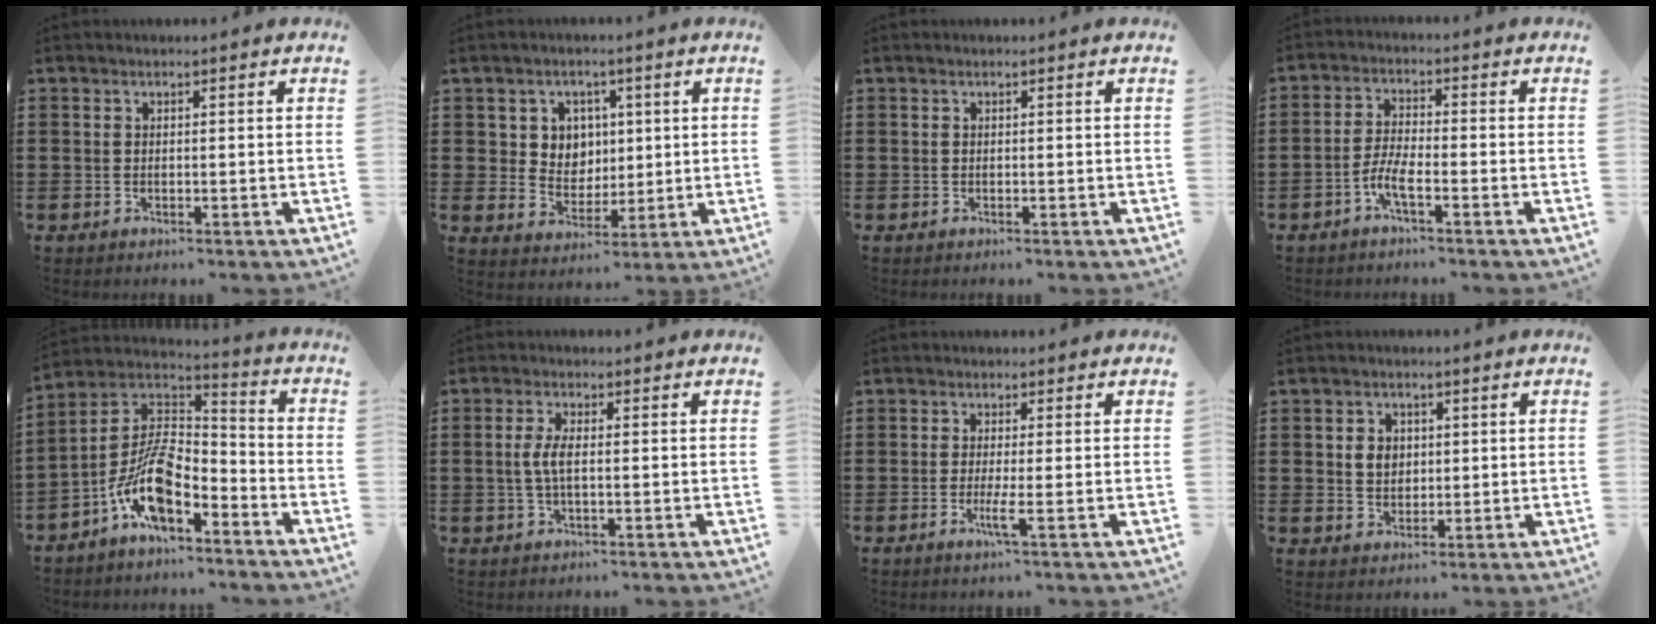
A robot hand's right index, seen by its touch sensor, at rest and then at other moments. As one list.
[{"total": 5.2, "force": [1.8, 4.7, 1.1], "torque": [-0.047, 0.014, 0.032]}, {"total": 0.0}, {"total": 4.3, "force": [-2.5, 0.6, 3.5], "torque": [-0.089, -0.011, -0.053]}, {"total": 10.5, "force": [-5.9, 4.1, 7.7], "torque": [-0.184, -0.008, -0.120]}, {"total": 3.5, "force": [-0.2, 1.0, 3.3], "torque": [-0.075, -0.003, -0.009]}, {"total": 3.1, "force": [-1.0, -0.3, 2.9], "torque": [-0.060, -0.016, -0.020]}, {"total": 3.2, "force": [0.7, 2.7, 1.6], "torque": [-0.040, 0.011, 0.010]}]